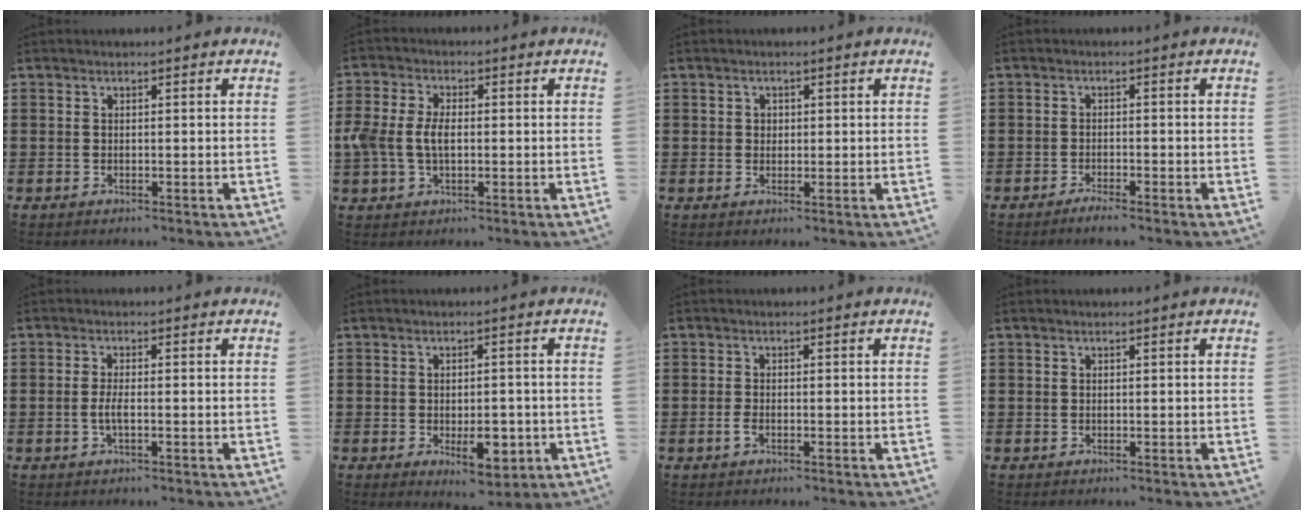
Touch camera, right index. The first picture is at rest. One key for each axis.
{"total": 5.2, "fx": -0.4, "fy": 3.2, "fz": 4.1, "tx": -0.108, "ty": 0.000, "tz": -0.017}
{"total": 1.0, "fx": 0.3, "fy": 0.9, "fz": 0.2, "tx": -0.007, "ty": 0.007, "tz": 0.005}
{"total": 1.5, "fx": -1.4, "fy": 0.1, "fz": 0.5, "tx": -0.011, "ty": 0.000, "tz": -0.026}
{"total": 2.7, "fx": -0.7, "fy": 0.5, "fz": 2.5, "tx": -0.060, "ty": -0.006, "tz": -0.017}
{"total": 6.7, "fx": -2.2, "fy": 3.5, "fz": 5.3, "tx": -0.068, "ty": 0.001, "tz": -0.035}
{"total": 1.3, "fx": -0.6, "fy": 0.6, "fz": 1.0, "tx": -0.037, "ty": -0.004, "tz": -0.017}
{"total": 0.0}